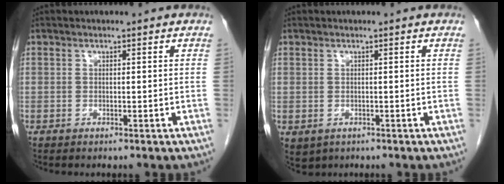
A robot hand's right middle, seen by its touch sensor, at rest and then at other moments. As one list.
[{"total": 2.5, "force": [-1.1, 2.0, 0.9], "torque": [-0.013, -0.002, -0.005]}]